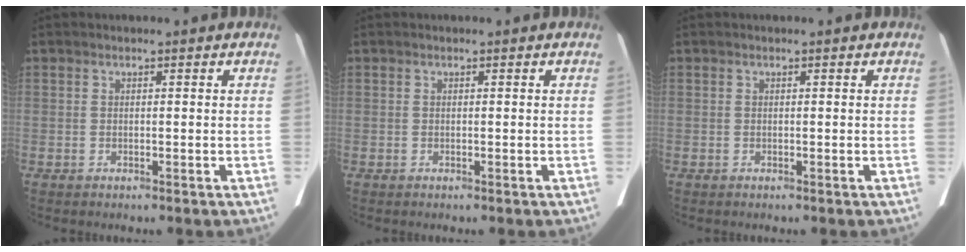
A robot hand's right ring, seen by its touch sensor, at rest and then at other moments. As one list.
[{"total": 0.0}, {"total": 0.0}]